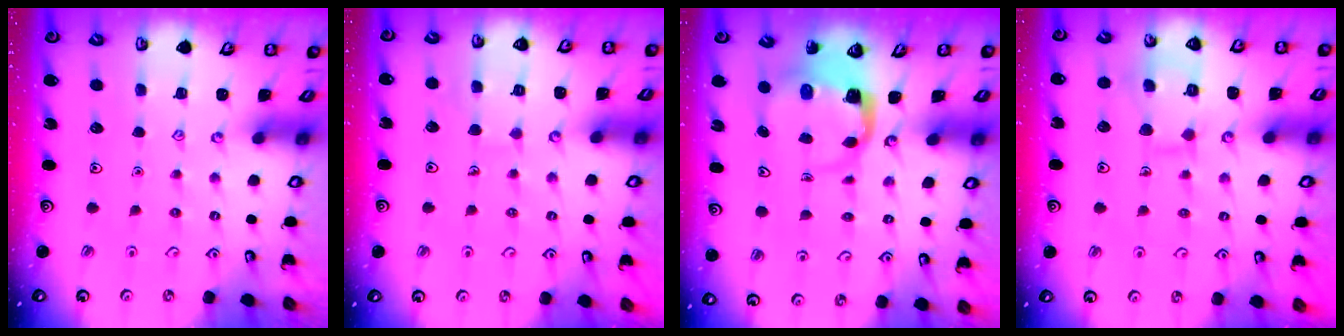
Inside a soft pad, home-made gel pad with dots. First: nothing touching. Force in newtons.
{"total": 5.9, "press": 5.9, "slide": 0.5}
{"total": 4.5, "press": 4.5, "slide": 0.4}
{"total": 10.0, "press": 10.0, "slide": 0.4}